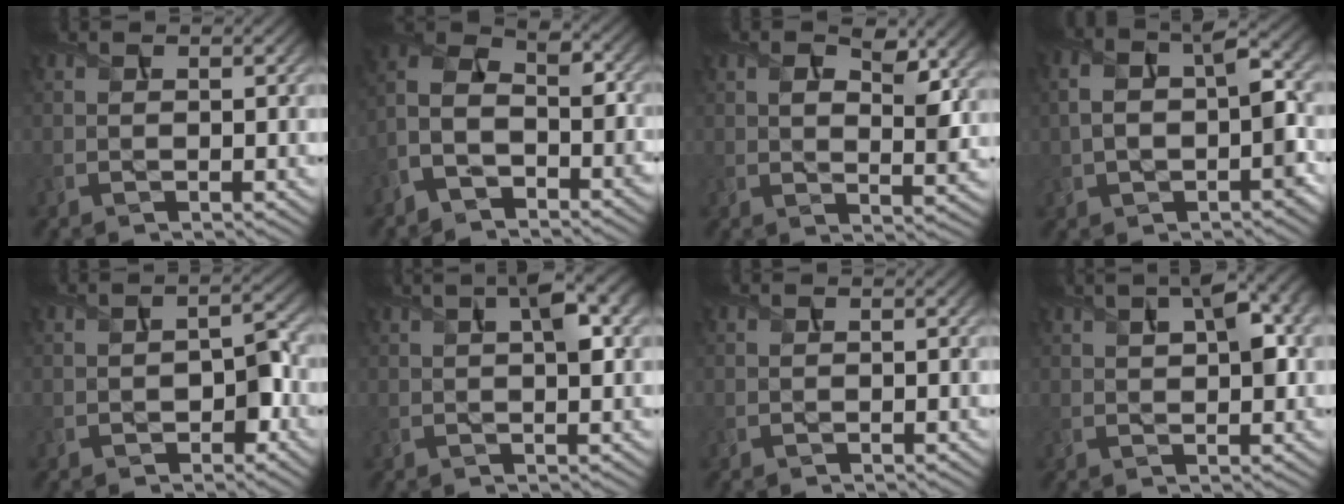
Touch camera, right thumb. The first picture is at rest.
{"total": 8.3, "force": [-5.2, 4.6, 4.4], "torque": [-0.100, -0.008, -0.116]}
{"total": 6.0, "force": [2.6, 3.0, 4.5], "torque": [-0.081, -0.009, 0.041]}
{"total": 7.9, "force": [-0.8, 4.5, 6.4], "torque": [-0.116, 0.001, -0.015]}
{"total": 3.3, "force": [-1.1, 2.0, 2.4], "torque": [-0.035, 0.002, -0.018]}
{"total": 4.5, "force": [1.5, 1.1, 4.1], "torque": [-0.074, 0.010, 0.023]}
{"total": 0.0}
{"total": 6.4, "force": [2.1, 2.5, 5.5], "torque": [-0.091, 0.014, 0.033]}